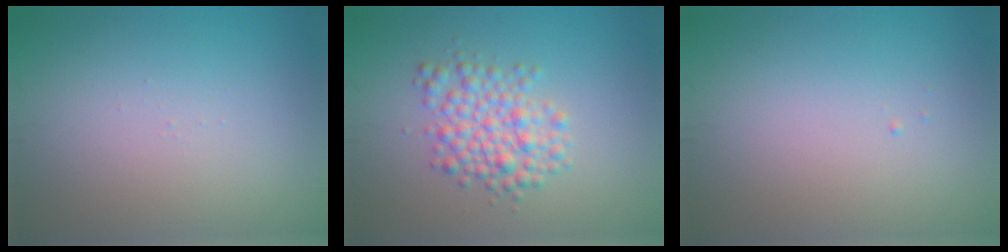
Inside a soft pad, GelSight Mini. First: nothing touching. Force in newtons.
{"total": 4.0, "press": 4.0, "slide": 0.1}
{"total": 0.0}